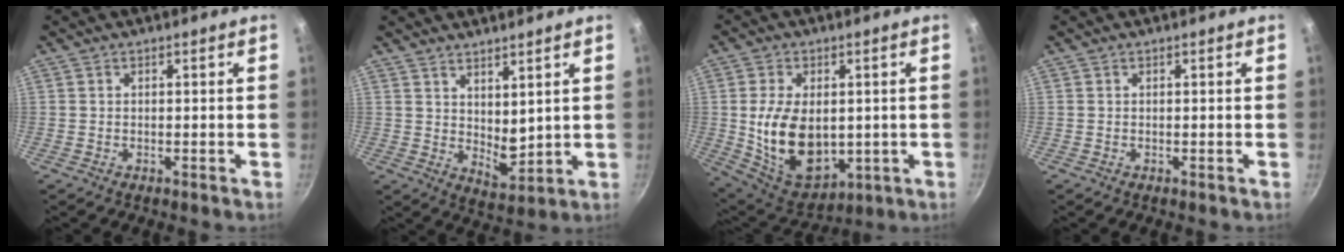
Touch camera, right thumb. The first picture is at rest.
{"total": 6.2, "force": [3.5, 2.5, 4.4], "torque": [-0.059, -0.036, 0.064]}
{"total": 15.8, "force": [0.2, 10.3, 11.9], "torque": [-0.183, -0.020, 0.028]}
{"total": 0.0}